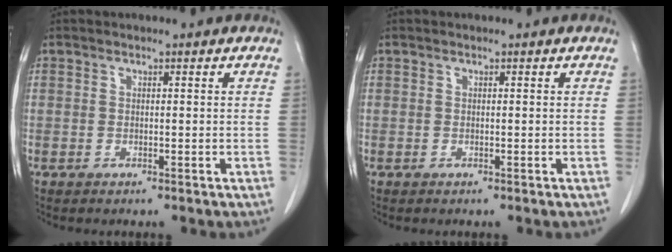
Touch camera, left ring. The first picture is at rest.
{"total": 0.0}